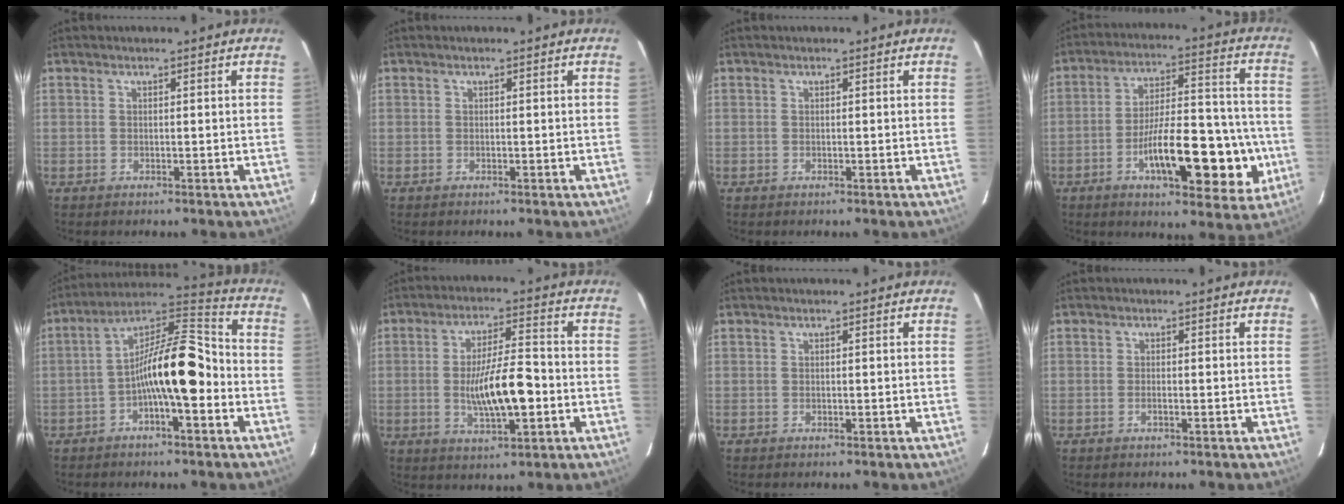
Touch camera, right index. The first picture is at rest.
{"total": 0.0}
{"total": 0.0}
{"total": 19.1, "force": [-6.1, 6.1, 17.0], "torque": [-0.239, 0.028, -0.082]}
{"total": 14.3, "force": [-3.2, 3.5, 13.4], "torque": [-0.238, 0.040, -0.051]}
{"total": 11.5, "force": [-2.0, 2.8, 10.9], "torque": [-0.203, 0.005, -0.029]}
{"total": 0.0}
{"total": 1.1, "force": [-0.4, 0.4, 1.0], "torque": [-0.023, 0.000, -0.007]}